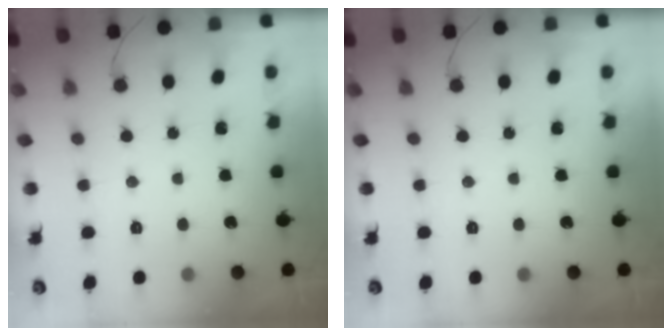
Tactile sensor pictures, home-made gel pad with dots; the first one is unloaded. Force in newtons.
{"total": 0.0}